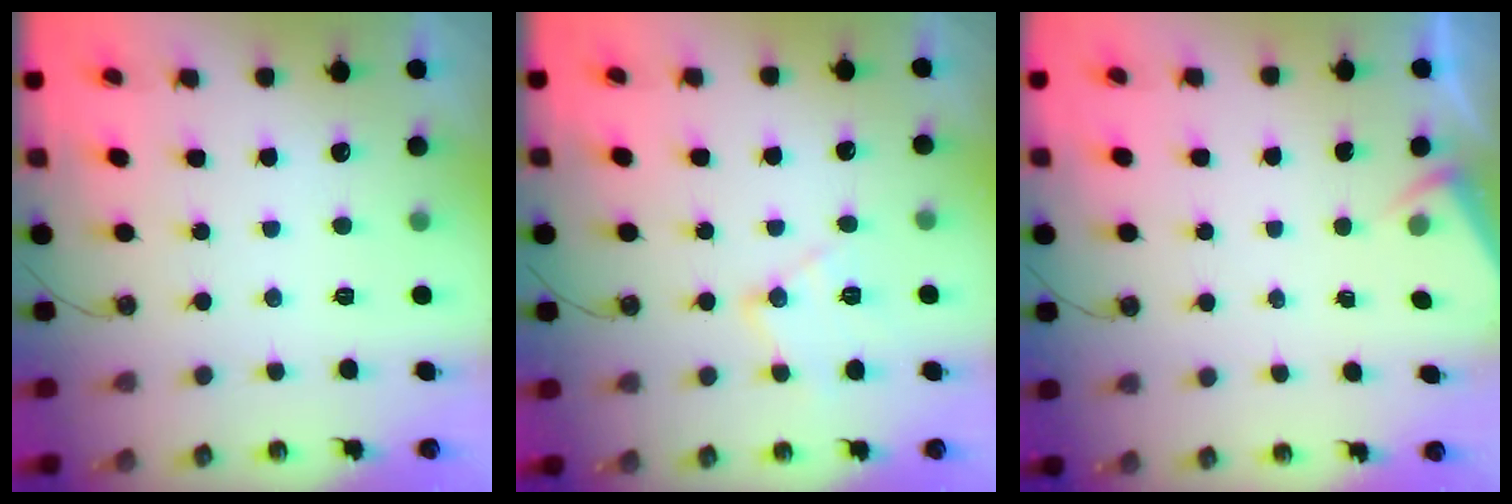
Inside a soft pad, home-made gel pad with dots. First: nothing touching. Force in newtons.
{"total": 11.5, "press": 11.5, "slide": 0.8}
{"total": 2.1, "press": 2.1, "slide": 0.3}